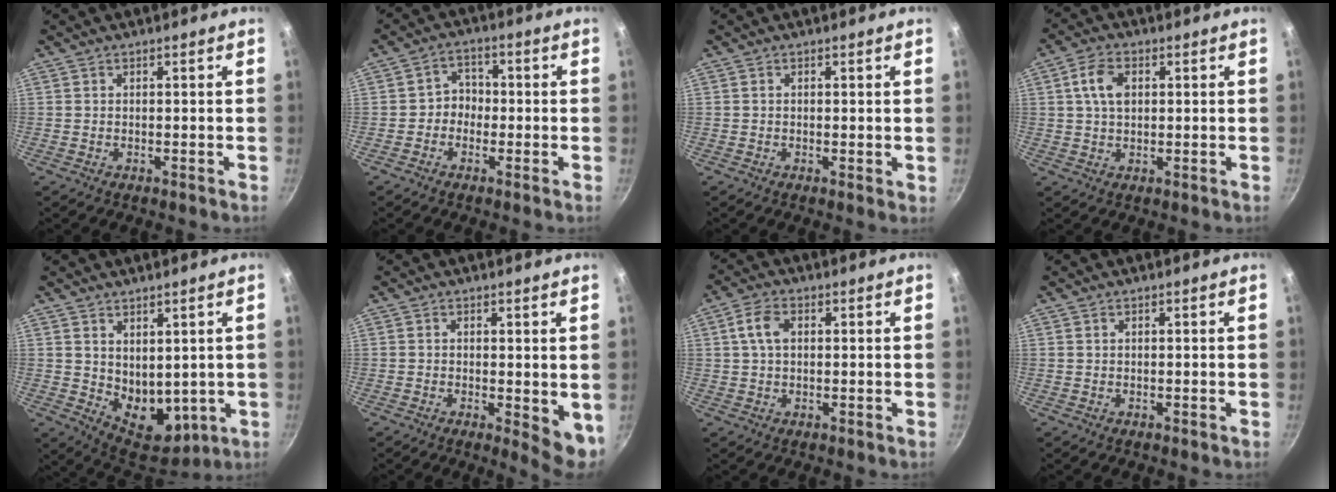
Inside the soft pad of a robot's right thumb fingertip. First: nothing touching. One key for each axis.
{"total": 4.2, "fx": -1.1, "fy": 3.6, "fz": 1.8, "tx": 0.005, "ty": 0.020, "tz": -0.028}
{"total": 0.9, "fx": 0.0, "fy": 0.3, "fz": 0.8, "tx": -0.011, "ty": -0.001, "tz": -0.003}
{"total": 6.0, "fx": 1.3, "fy": 3.8, "fz": 4.5, "tx": -0.077, "ty": 0.005, "tz": 0.021}
{"total": 9.6, "fx": 1.9, "fy": 6.6, "fz": 6.8, "tx": -0.070, "ty": -0.036, "tz": 0.054}
{"total": 5.8, "fx": -0.4, "fy": 2.3, "fz": 5.3, "tx": -0.064, "ty": -0.010, "tz": -0.003}
{"total": 4.9, "fx": 1.0, "fy": 3.1, "fz": 3.7, "tx": -0.071, "ty": 0.009, "tz": 0.015}
{"total": 0.0}